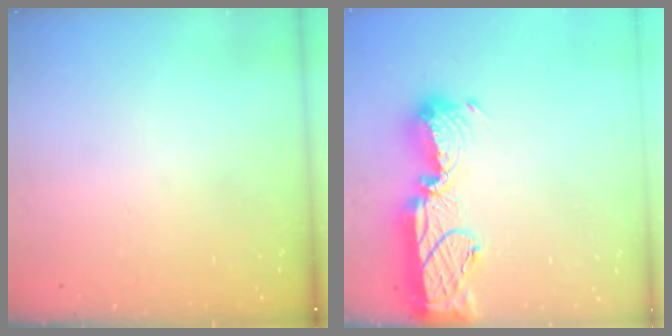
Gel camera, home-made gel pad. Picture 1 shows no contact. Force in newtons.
{"total": 17.8, "press": 17.8, "slide": 1.2}